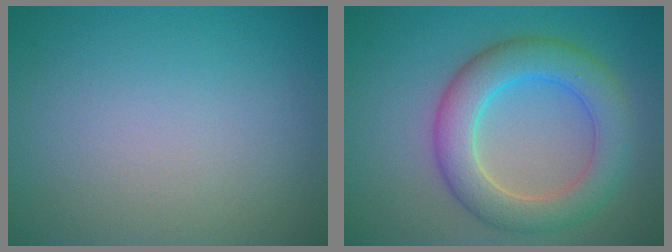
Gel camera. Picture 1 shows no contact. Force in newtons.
{"total": 6.4, "press": 6.4, "slide": 0.5}